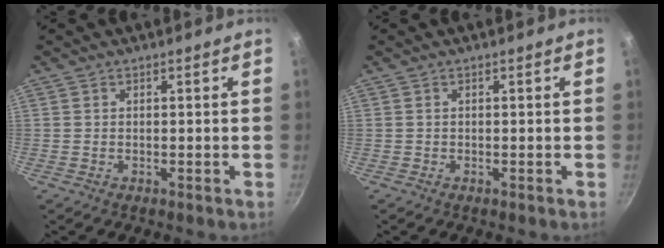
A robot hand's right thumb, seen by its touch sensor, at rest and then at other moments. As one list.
[{"total": 0.0}]